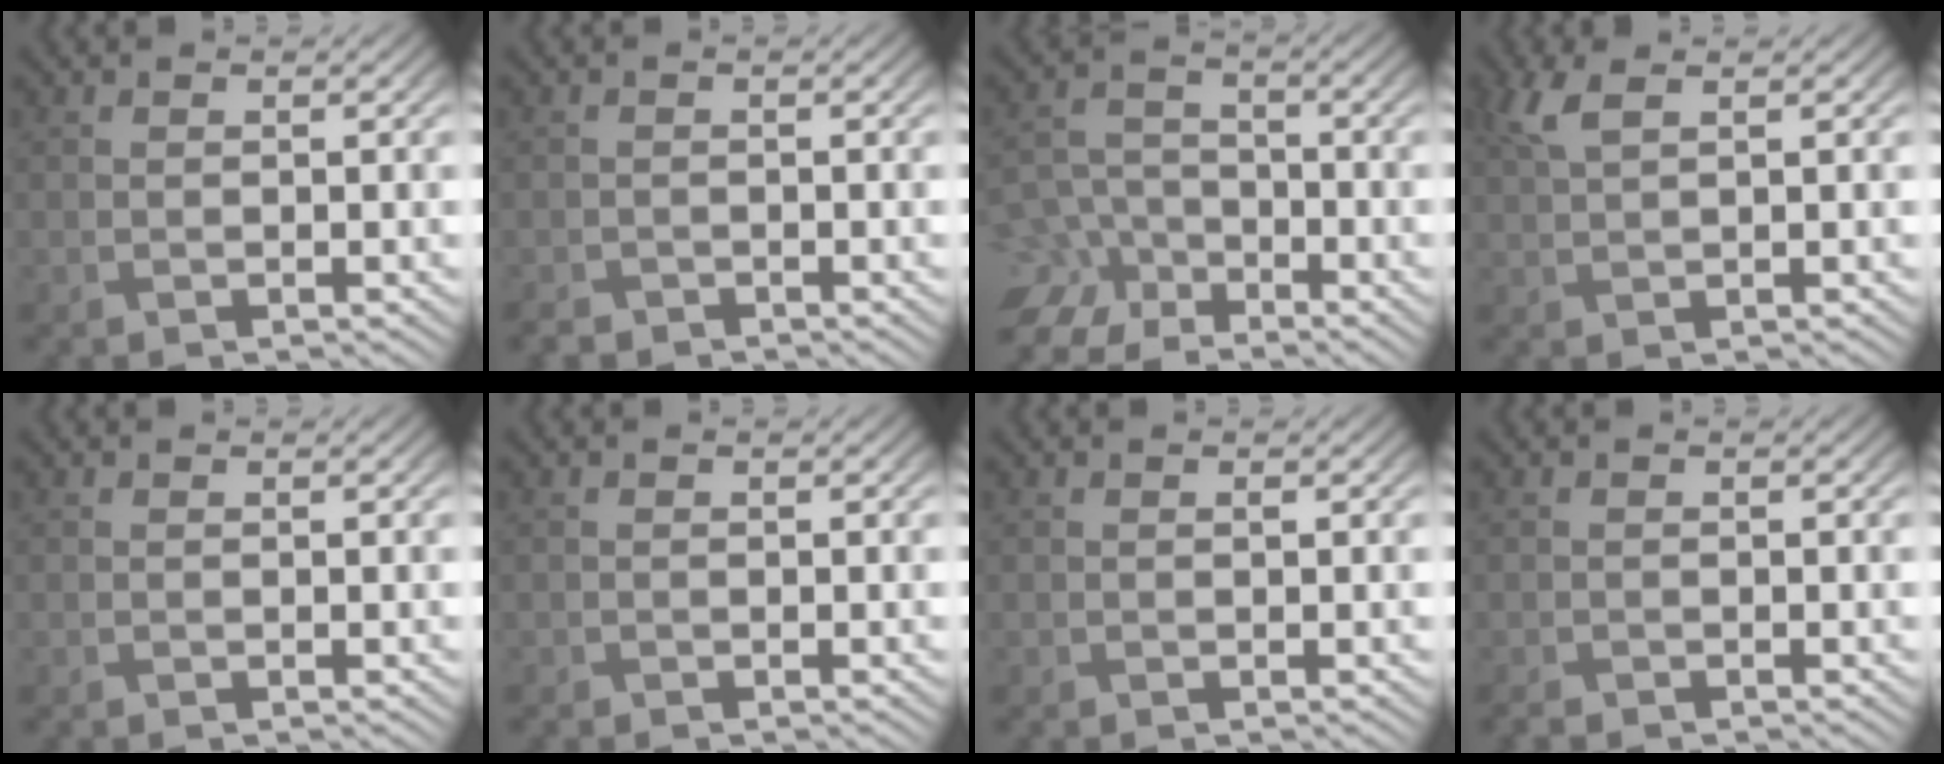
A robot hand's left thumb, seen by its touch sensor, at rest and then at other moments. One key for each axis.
{"total": 1.4, "fx": -1.3, "fy": 0.5, "fz": 0.2, "tx": -0.004, "ty": -0.004, "tz": -0.027}
{"total": 8.4, "fx": -6.1, "fy": 5.1, "fz": 2.7, "tx": -0.058, "ty": -0.015, "tz": -0.118}
{"total": 3.1, "fx": 1.5, "fy": 0.9, "fz": 2.5, "tx": -0.065, "ty": 0.010, "tz": 0.031}
{"total": 0.0}
{"total": 0.0}
{"total": 0.0}
{"total": 1.1, "fx": -1.0, "fy": 0.2, "fz": 0.2, "tx": -0.004, "ty": -0.004, "tz": -0.020}